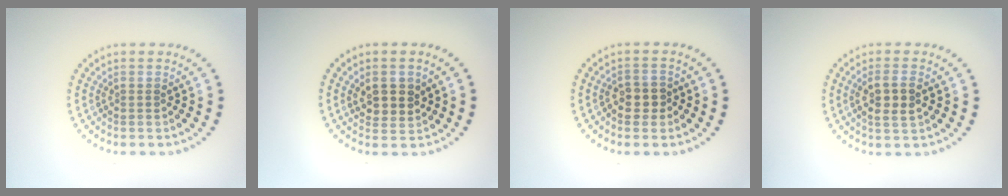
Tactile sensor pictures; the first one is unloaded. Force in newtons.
{"total": 2.8, "press": 2.6, "slide": 0.9}
{"total": 1.9, "press": 1.8, "slide": 0.5}
{"total": 2.8, "press": 2.7, "slide": 0.8}